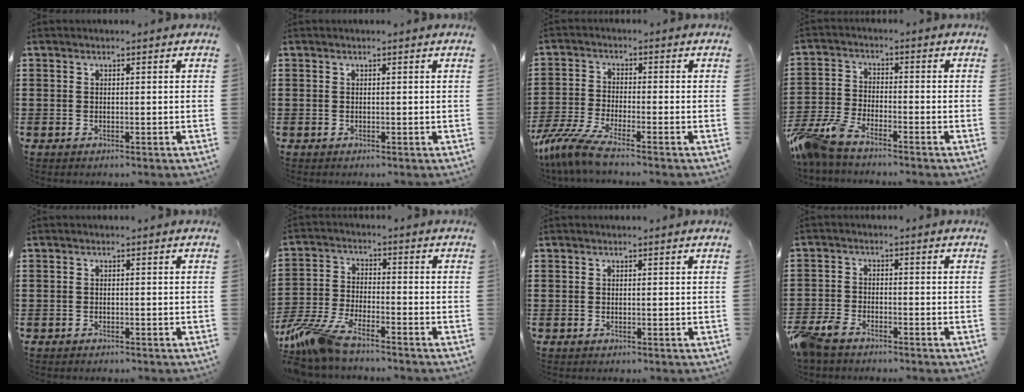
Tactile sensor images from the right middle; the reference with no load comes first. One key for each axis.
{"total": 0.0}
{"total": 5.9, "fx": -5.0, "fy": 0.2, "fz": 3.2, "tx": -0.095, "ty": -0.023, "tz": -0.104}
{"total": 6.3, "fx": -5.5, "fy": 1.2, "fz": 2.9, "tx": -0.098, "ty": -0.013, "tz": -0.117}
{"total": 0.6, "fx": -0.6, "fy": 0.2, "fz": 0.0, "tx": -0.002, "ty": 0.001, "tz": -0.013}
{"total": 8.3, "fx": -7.1, "fy": 1.1, "fz": 4.1, "tx": -0.111, "ty": -0.008, "tz": -0.145}
{"total": 0.0}
{"total": 4.3, "fx": -3.7, "fy": 1.5, "fz": 1.5, "tx": -0.059, "ty": -0.005, "tz": -0.085}